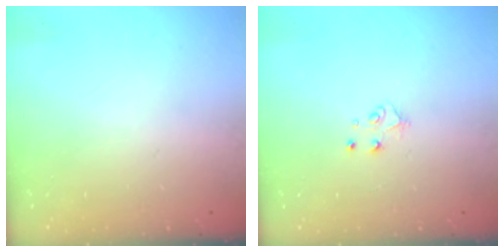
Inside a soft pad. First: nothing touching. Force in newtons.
{"total": 4.8, "press": 4.8, "slide": 0.5}